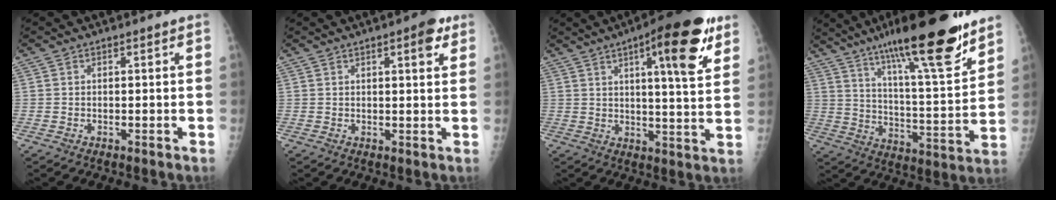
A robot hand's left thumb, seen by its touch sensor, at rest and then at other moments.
{"total": 4.4, "force": [2.4, 1.2, 3.5], "torque": [-0.038, -0.008, 0.026]}
{"total": 16.5, "force": [8.4, 3.7, 13.7], "torque": [-0.170, -0.032, 0.113]}
{"total": 24.3, "force": [16.7, 4.1, 17.2], "torque": [-0.253, -0.068, 0.271]}